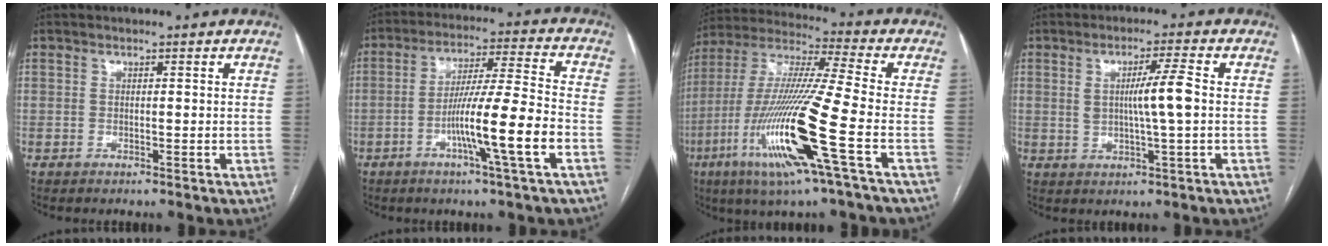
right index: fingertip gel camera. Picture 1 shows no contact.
{"total": 12.6, "force": [-4.4, -0.9, 11.8], "torque": [-0.207, -0.001, -0.079]}
{"total": 19.8, "force": [-7.0, -0.2, 18.5], "torque": [-0.403, -0.028, -0.142]}
{"total": 6.2, "force": [0.5, -0.1, 6.1], "torque": [-0.108, -0.001, 0.010]}